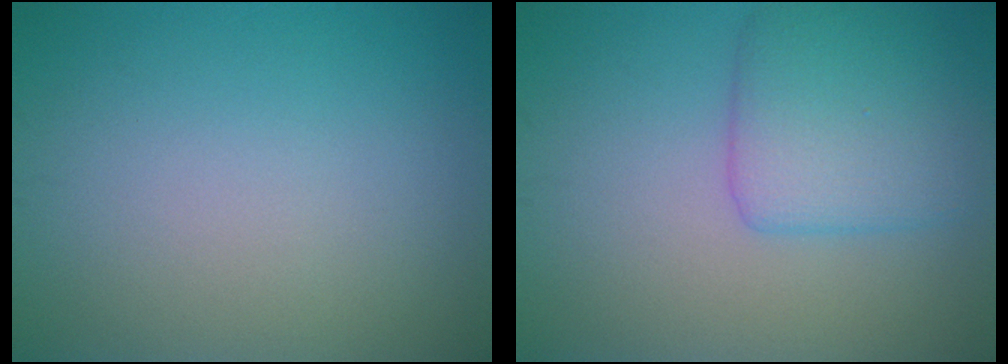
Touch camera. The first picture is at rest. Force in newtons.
{"total": 4.5, "press": 4.5, "slide": 0.1}